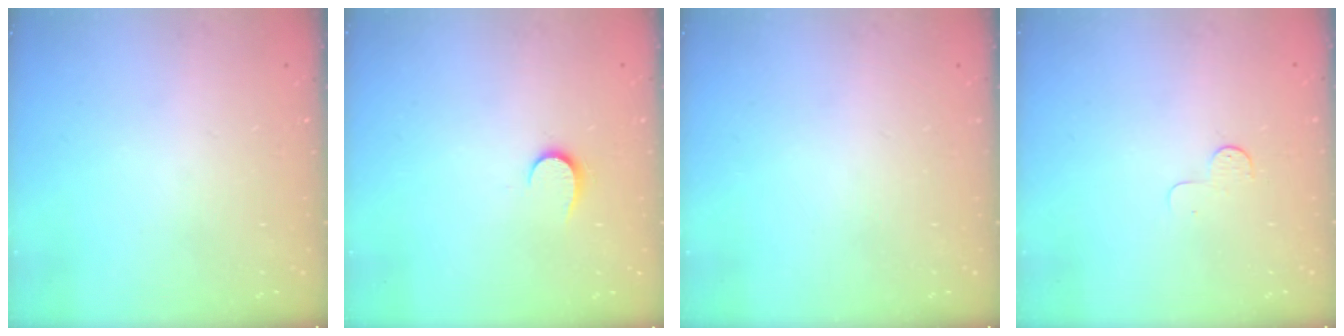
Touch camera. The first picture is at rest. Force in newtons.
{"total": 6.3, "press": 6.3, "slide": 0.5}
{"total": 0.0}
{"total": 4.1, "press": 4.1, "slide": 0.4}